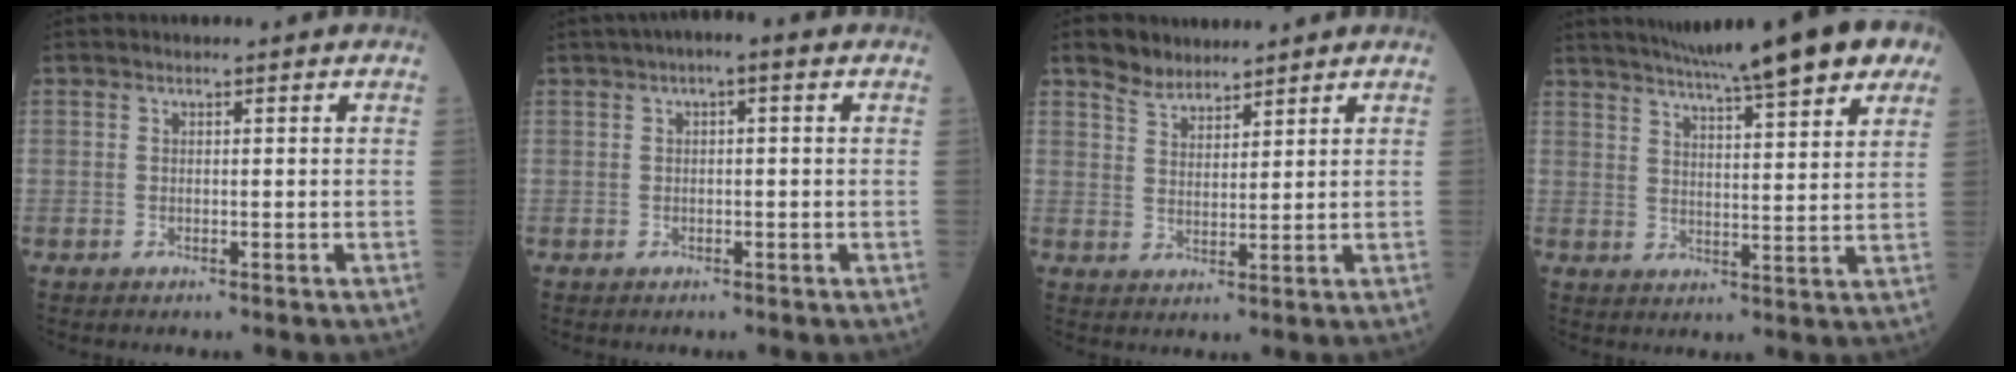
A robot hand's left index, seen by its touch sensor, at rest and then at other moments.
{"total": 2.8, "force": [0.8, 0.6, 2.6], "torque": [-0.037, 0.012, 0.007]}
{"total": 3.7, "force": [3.2, 1.7, 0.8], "torque": [-0.023, 0.007, 0.062]}
{"total": 18.9, "force": [14.3, 1.5, 12.3], "torque": [-0.192, 0.025, 0.187]}